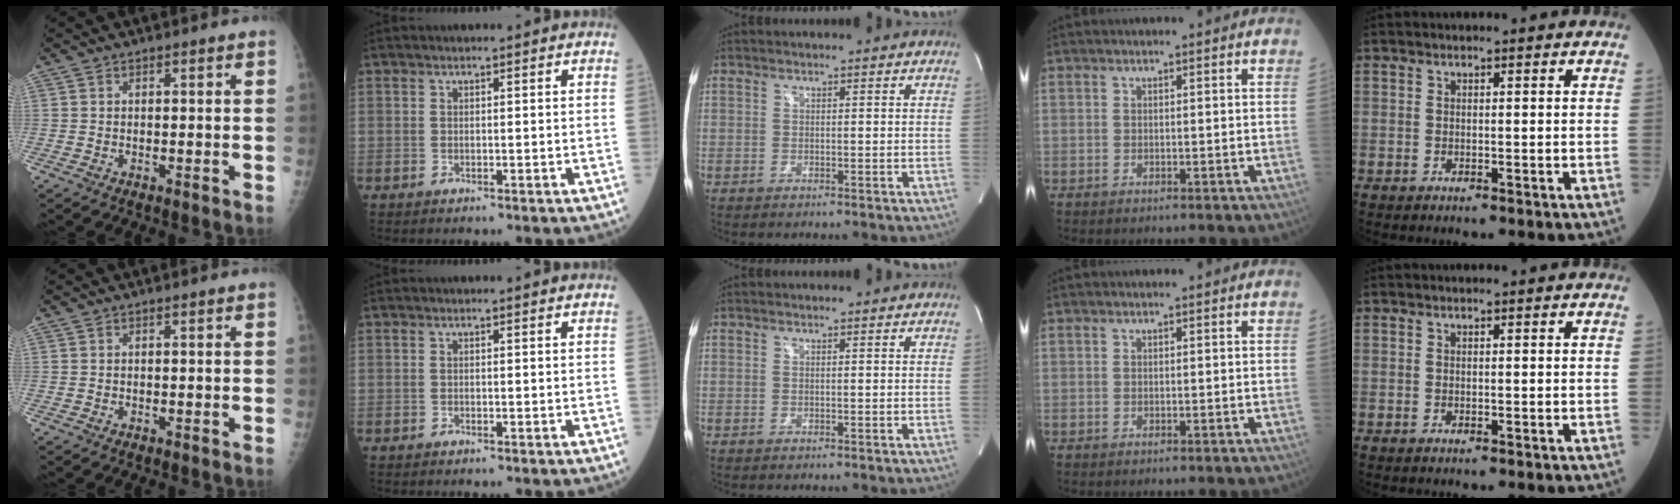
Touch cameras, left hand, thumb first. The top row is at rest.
{}